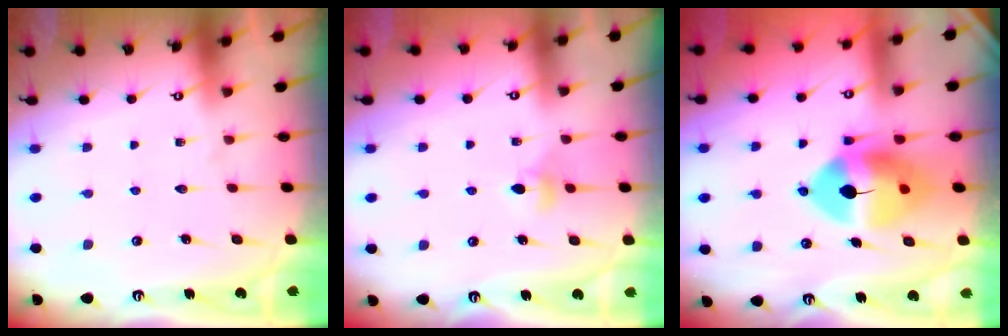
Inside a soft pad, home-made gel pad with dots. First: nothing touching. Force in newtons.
{"total": 5.2, "press": 5.1, "slide": 0.4}
{"total": 13.2, "press": 13.0, "slide": 2.1}